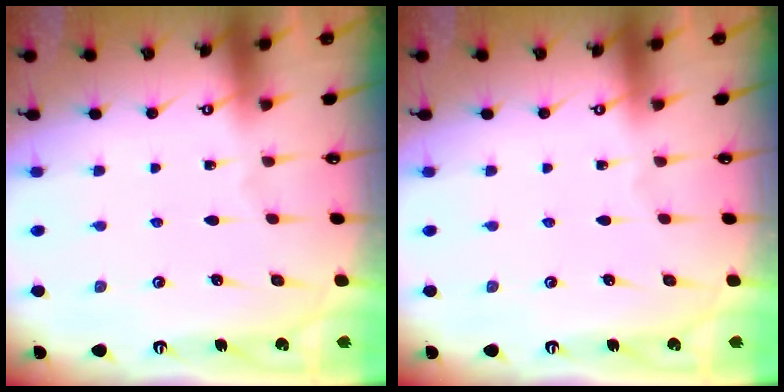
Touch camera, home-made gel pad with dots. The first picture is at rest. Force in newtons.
{"total": 0.0}